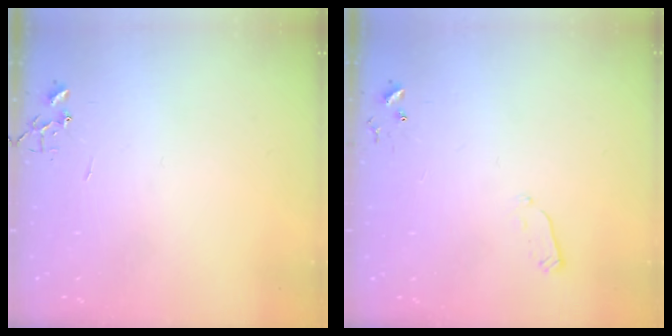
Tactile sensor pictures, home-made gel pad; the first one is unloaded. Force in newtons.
{"total": 4.0, "press": 3.9, "slide": 1.0}